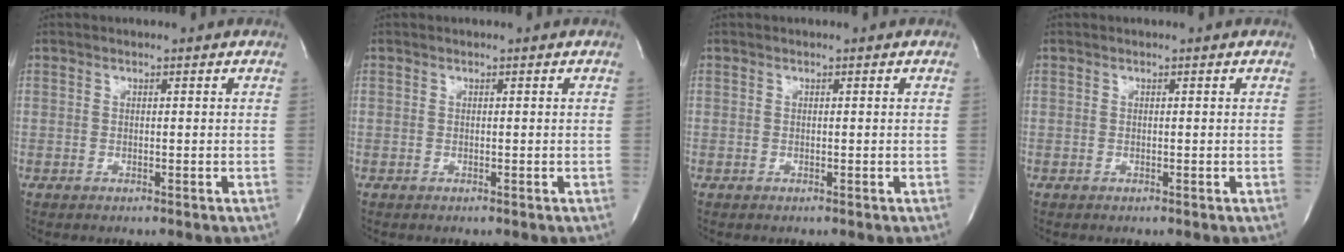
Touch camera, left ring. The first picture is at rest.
{"total": 0.0}
{"total": 0.0}
{"total": 0.0}